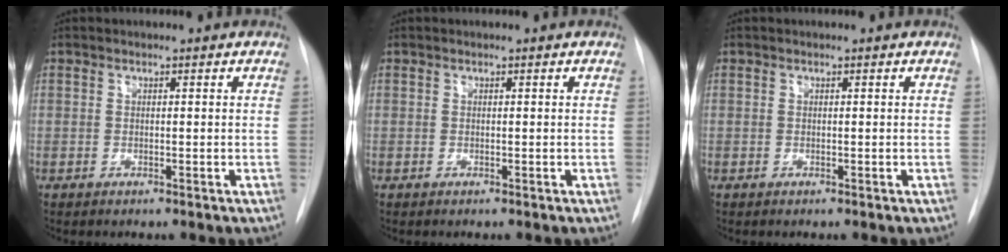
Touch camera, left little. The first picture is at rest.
{"total": 0.0}
{"total": 0.0}